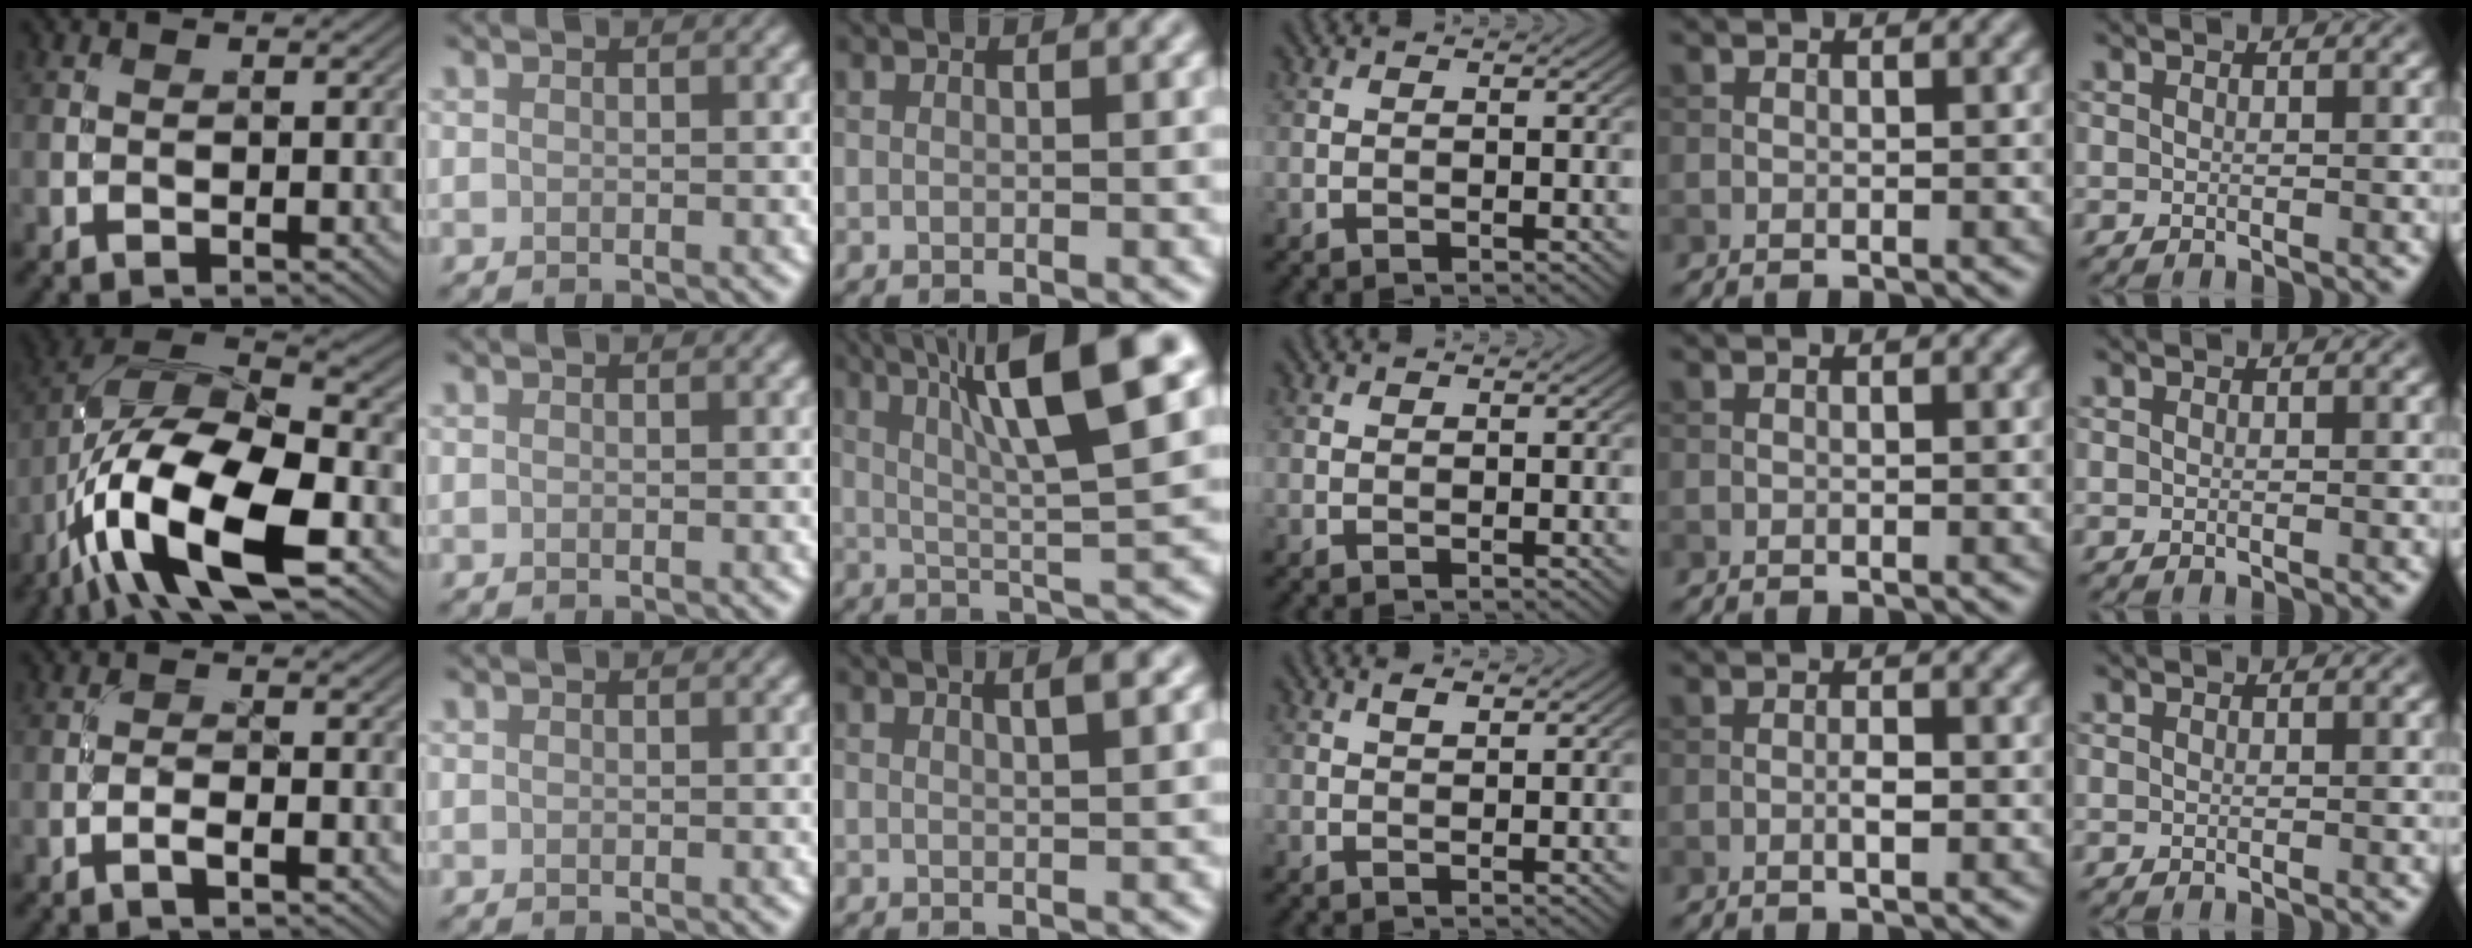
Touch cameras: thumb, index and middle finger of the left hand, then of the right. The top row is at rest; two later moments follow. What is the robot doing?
{"motion": "unscrew", "object": "medicine bottle"}